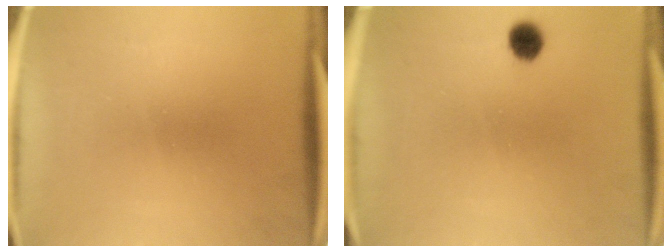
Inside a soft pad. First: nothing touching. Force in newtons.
{"total": 3.4}